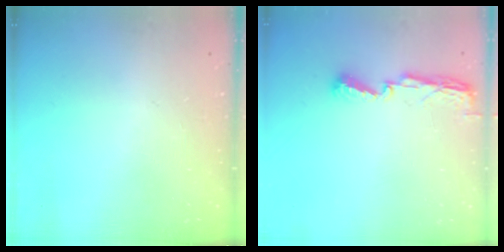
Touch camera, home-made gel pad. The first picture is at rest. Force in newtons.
{"total": 5.8, "press": 5.8, "slide": 0.5}